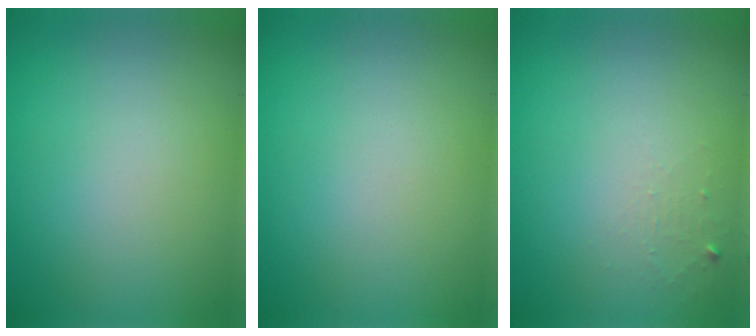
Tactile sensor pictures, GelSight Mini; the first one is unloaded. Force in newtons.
{"total": 0.0}
{"total": 1.0, "press": 1.0, "slide": 0.1}